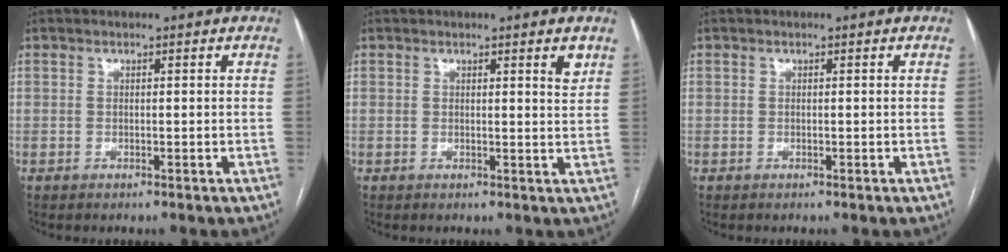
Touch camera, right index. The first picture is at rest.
{"total": 2.2, "force": [1.3, 0.1, 1.7], "torque": [-0.022, -0.007, 0.014]}
{"total": 0.0}